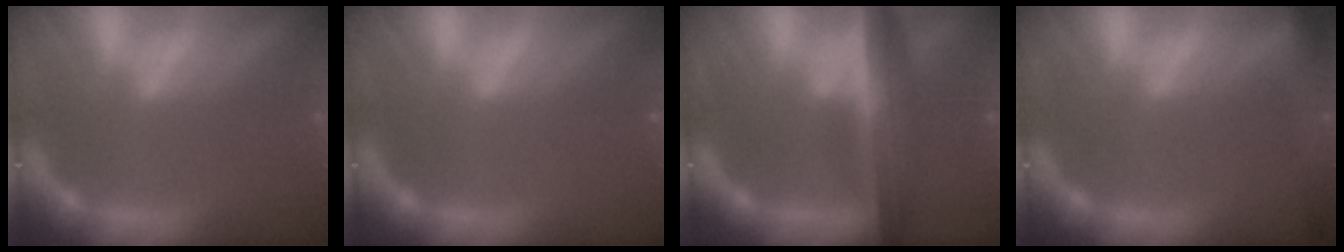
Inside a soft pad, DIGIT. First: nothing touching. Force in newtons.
{"total": 0.0}
{"total": 7.5}
{"total": 5.5}